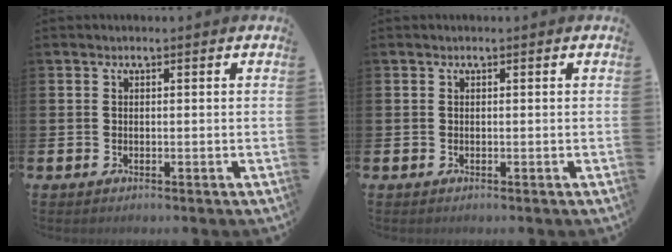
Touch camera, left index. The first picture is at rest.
{"total": 0.0}